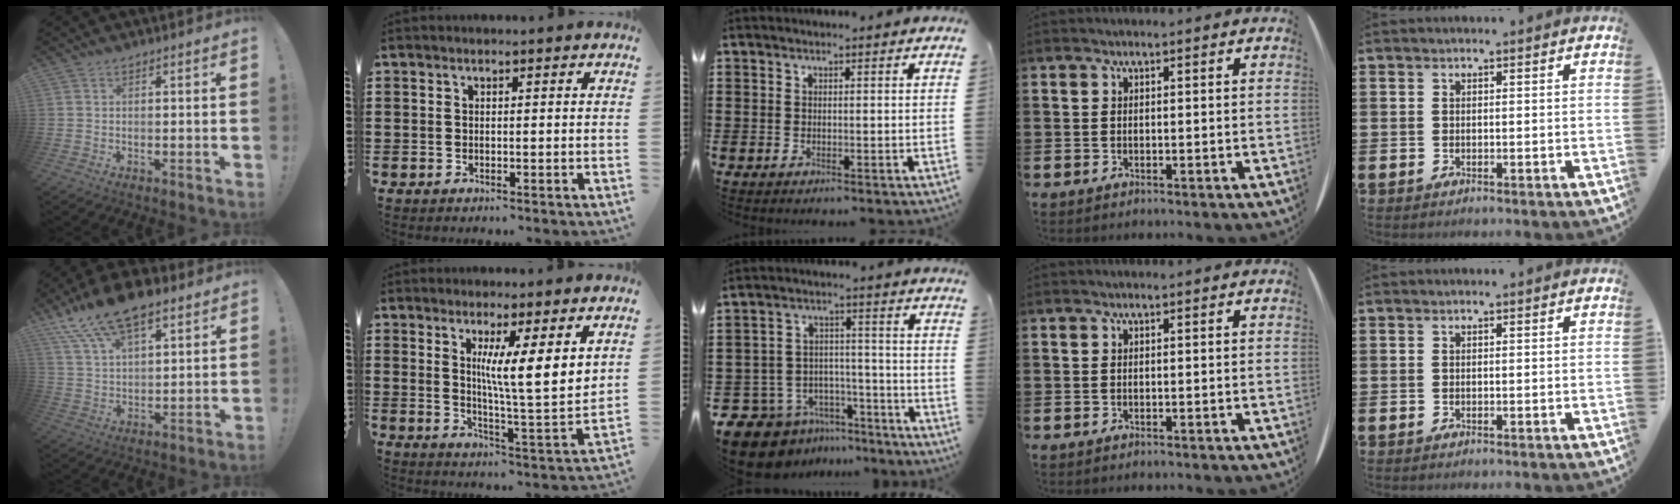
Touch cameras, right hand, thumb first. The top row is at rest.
{"thumb": {"total": 14.8, "force": [10.1, 6.2, 8.8], "torque": [-0.166, -0.056, 0.180]}, "index": {"total": 7.9, "force": [3.8, 0.3, 6.9], "torque": [-0.118, -0.031, 0.057]}, "middle": {"total": 9.9, "force": [-8.9, 3.8, 1.8], "torque": [-0.058, 0.023, -0.176]}}